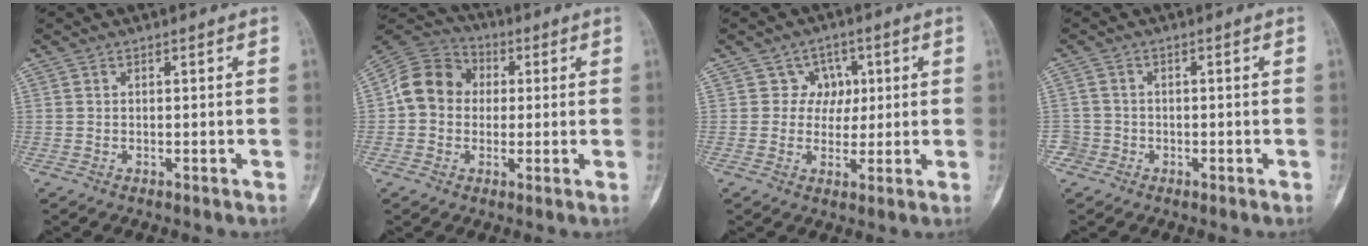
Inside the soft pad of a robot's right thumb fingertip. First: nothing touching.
{"total": 10.9, "force": [0.8, 9.1, 6.0], "torque": [-0.092, 0.025, 0.001]}
{"total": 5.0, "force": [1.3, 4.7, 1.2], "torque": [0.024, 0.006, 0.012]}
{"total": 2.9, "force": [-1.4, 2.5, -0.2], "torque": [0.014, 0.014, -0.031]}